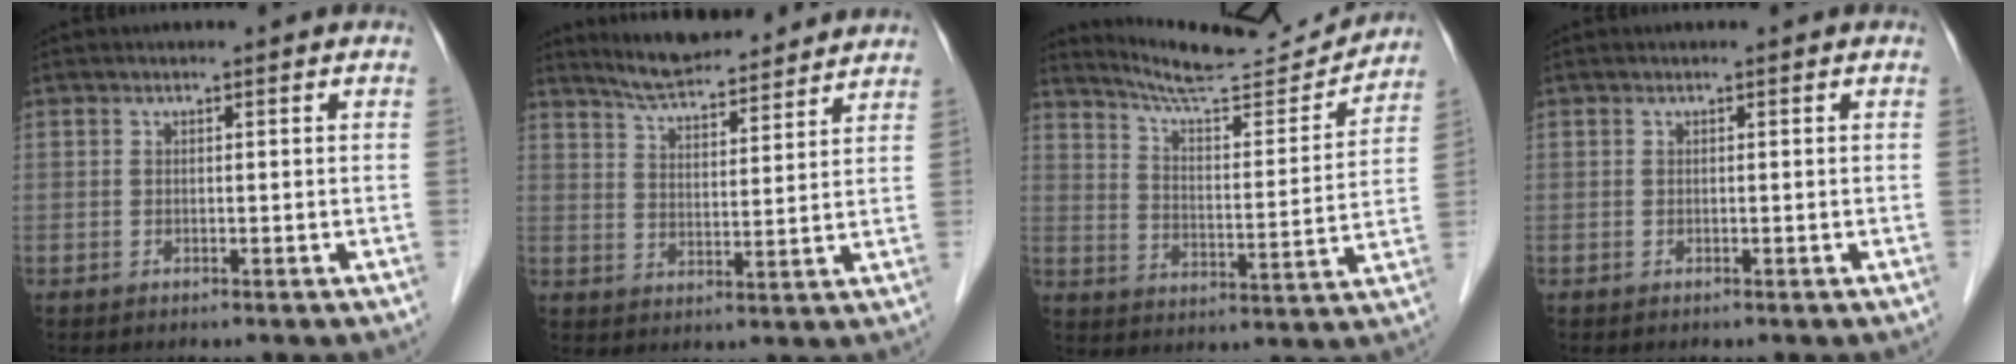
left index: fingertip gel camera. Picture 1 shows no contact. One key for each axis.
{"total": 12.8, "fx": 11.9, "fy": 1.7, "fz": 4.4, "tx": -0.073, "ty": 0.015, "tz": 0.178}
{"total": 16.1, "fx": 15.5, "fy": 0.7, "fz": 4.0, "tx": -0.071, "ty": -0.024, "tz": 0.229}
{"total": 0.5, "fx": 0.5, "fy": 0.0, "fz": 0.2, "tx": -0.004, "ty": 0.006, "tz": 0.007}